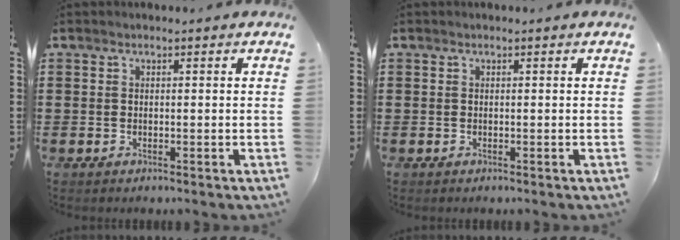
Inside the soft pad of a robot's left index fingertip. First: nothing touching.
{"total": 0.0}